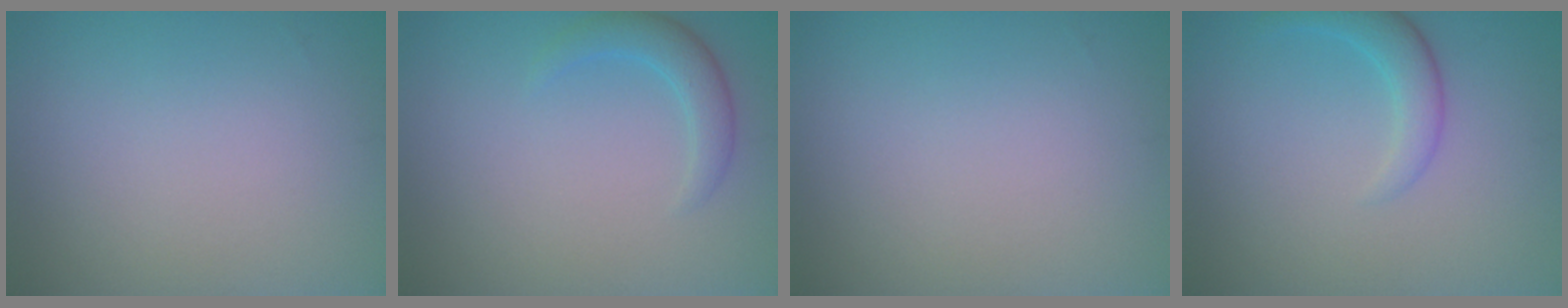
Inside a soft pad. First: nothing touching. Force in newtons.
{"total": 2.3, "press": 2.2, "slide": 0.1}
{"total": 0.0}
{"total": 2.4, "press": 2.4, "slide": 0.1}